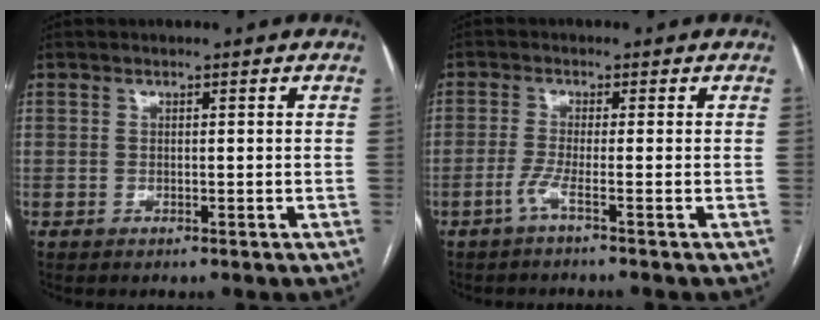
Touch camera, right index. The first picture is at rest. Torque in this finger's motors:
{"motor_torque": [-0.06, -0.17, 0.13, 0.05]}